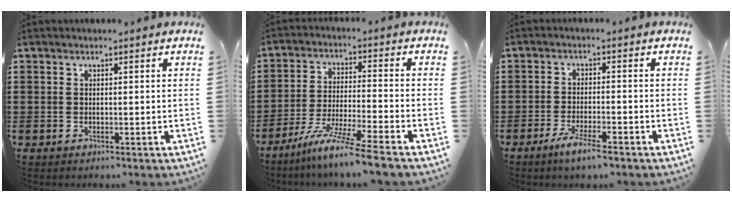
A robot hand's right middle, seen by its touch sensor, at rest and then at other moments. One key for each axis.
{"total": 8.7, "fx": -7.1, "fy": -0.8, "fz": 4.9, "tx": -0.094, "ty": -0.015, "tz": -0.139}
{"total": 4.0, "fx": -2.8, "fy": 0.2, "fz": 2.8, "tx": -0.060, "ty": -0.006, "tz": -0.051}